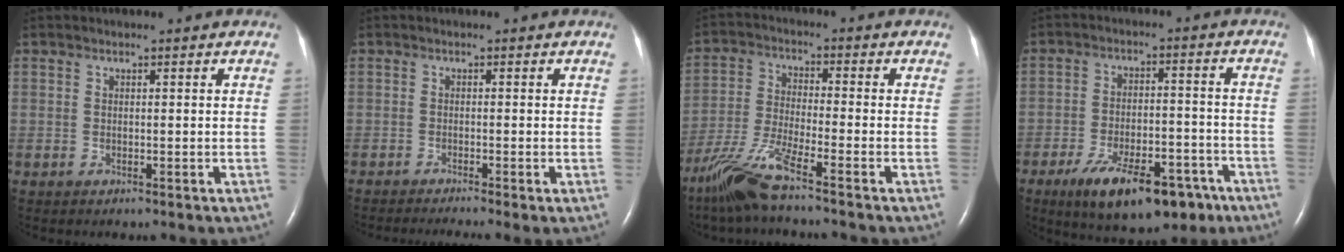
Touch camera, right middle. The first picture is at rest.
{"total": 5.0, "force": [-3.9, -0.2, 3.0], "torque": [-0.042, -0.015, -0.064]}
{"total": 9.3, "force": [-6.9, -0.1, 6.2], "torque": [-0.139, -0.031, -0.137]}
{"total": 14.8, "force": [-9.3, 6.0, 9.9], "torque": [-0.145, 0.000, -0.135]}